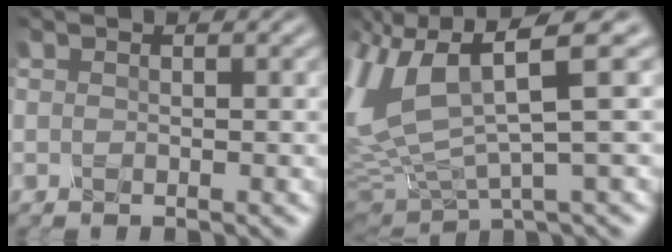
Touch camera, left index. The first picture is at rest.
{"total": 8.5, "force": [1.6, 3.5, 7.6], "torque": [-0.183, -0.007, 0.033]}